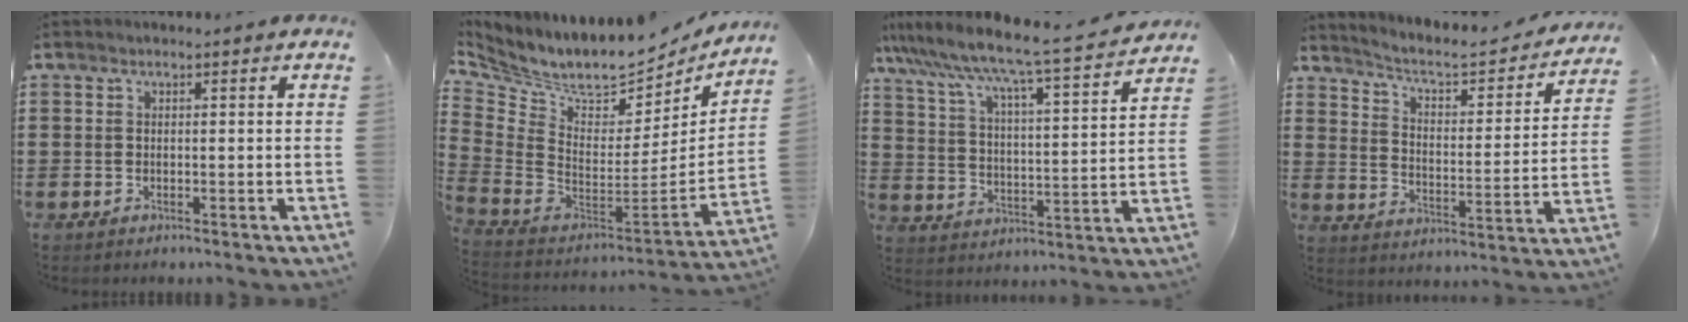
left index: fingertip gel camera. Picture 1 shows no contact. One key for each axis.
{"total": 7.5, "fx": 6.6, "fy": 2.1, "fz": 3.0, "tx": -0.084, "ty": -0.077, "tz": 0.107}
{"total": 6.5, "fx": 5.9, "fy": -0.6, "fz": 2.7, "tx": -0.081, "ty": -0.055, "tz": 0.089}
{"total": 3.9, "fx": 3.3, "fy": 0.9, "fz": 1.9, "tx": -0.059, "ty": -0.026, "tz": 0.044}